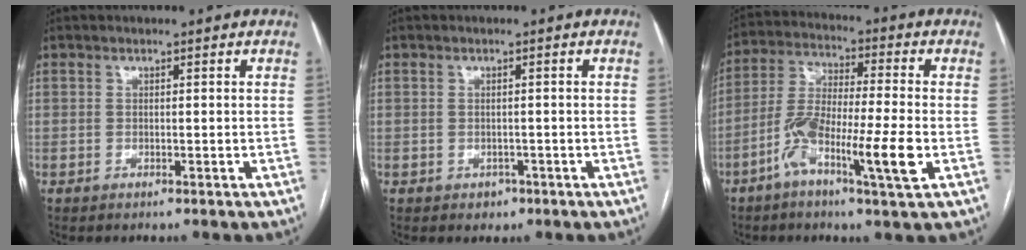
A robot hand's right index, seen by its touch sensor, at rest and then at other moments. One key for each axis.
{"total": 1.7, "fx": -0.8, "fy": 1.4, "fz": 0.5, "tx": -0.002, "ty": 0.003, "tz": -0.007}
{"total": 12.0, "fx": -4.7, "fy": 0.9, "fz": 11.0, "tx": -0.217, "ty": -0.001, "tz": -0.092}